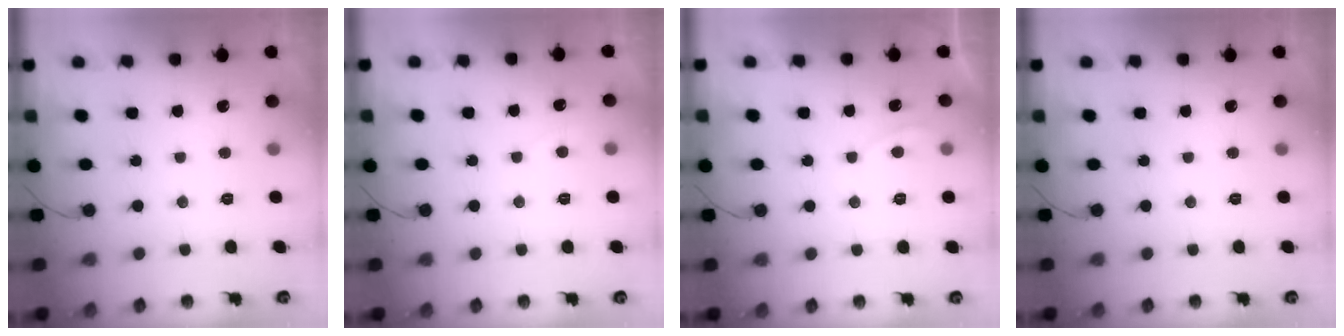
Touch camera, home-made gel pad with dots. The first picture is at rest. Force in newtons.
{"total": 2.3, "press": 2.3, "slide": 0.4}
{"total": 1.0, "press": 0.8, "slide": 0.5}
{"total": 0.0}